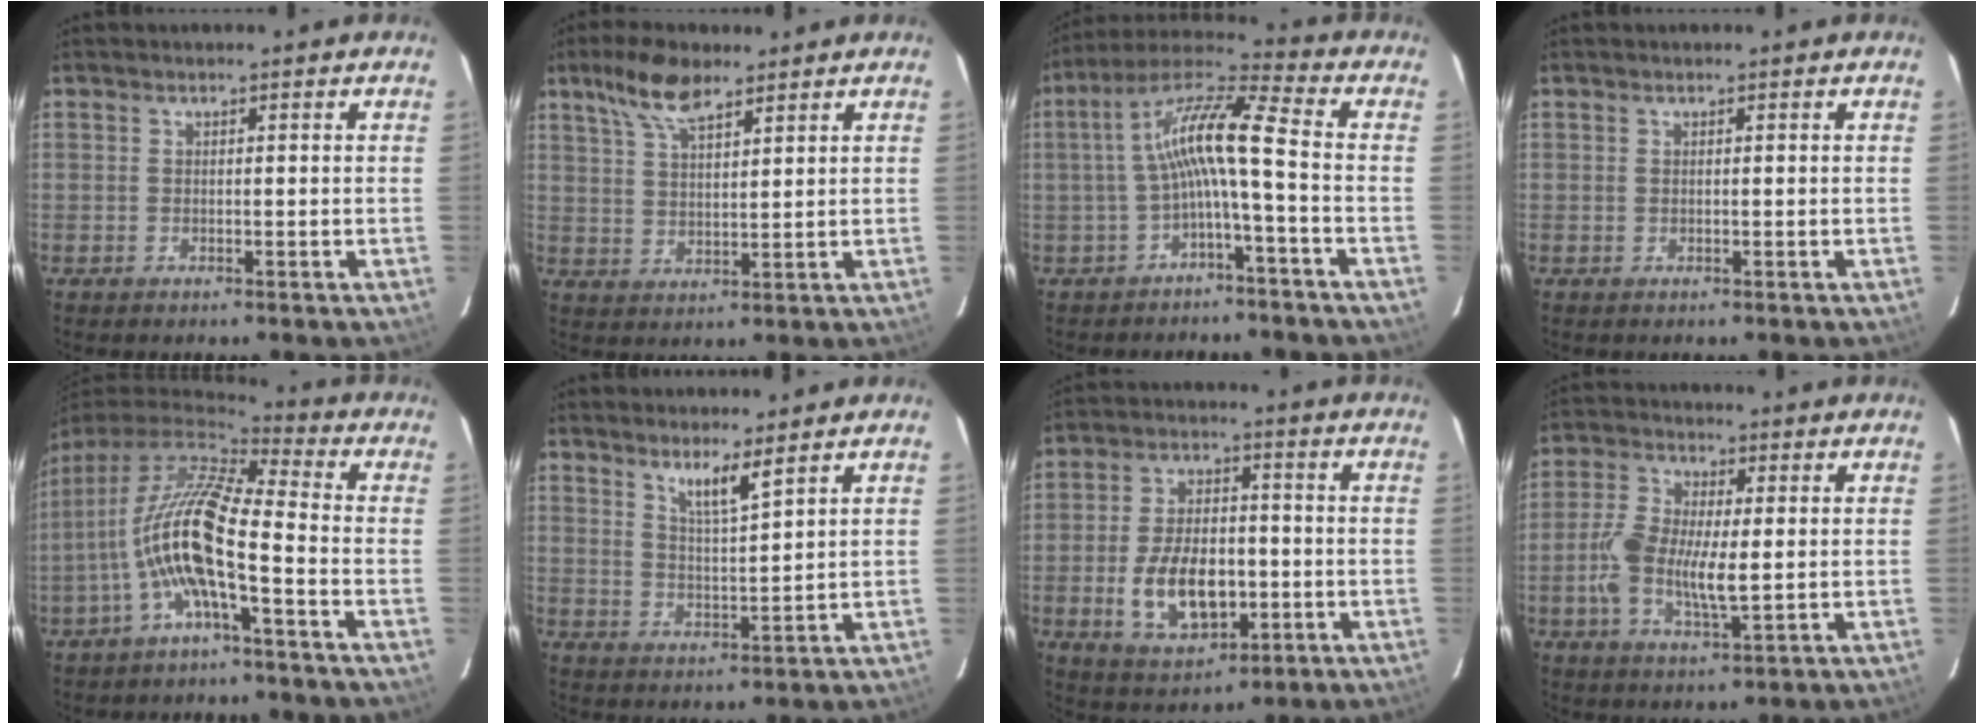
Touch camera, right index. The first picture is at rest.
{"total": 8.1, "force": [5.6, 2.8, 5.1], "torque": [-0.097, 0.016, 0.108]}
{"total": 10.4, "force": [-2.0, 0.7, 10.2], "torque": [-0.214, 0.024, -0.040]}
{"total": 0.0}
{"total": 13.7, "force": [-3.7, 2.3, 13.0], "torque": [-0.239, -0.002, -0.073]}
{"total": 5.2, "force": [3.9, 0.1, 3.4], "torque": [-0.063, -0.005, 0.071]}
{"total": 12.9, "force": [-3.1, 7.2, 10.2], "torque": [-0.206, 0.002, -0.040]}
{"total": 9.8, "force": [-1.0, 3.8, 9.0], "torque": [-0.187, -0.002, -0.022]}